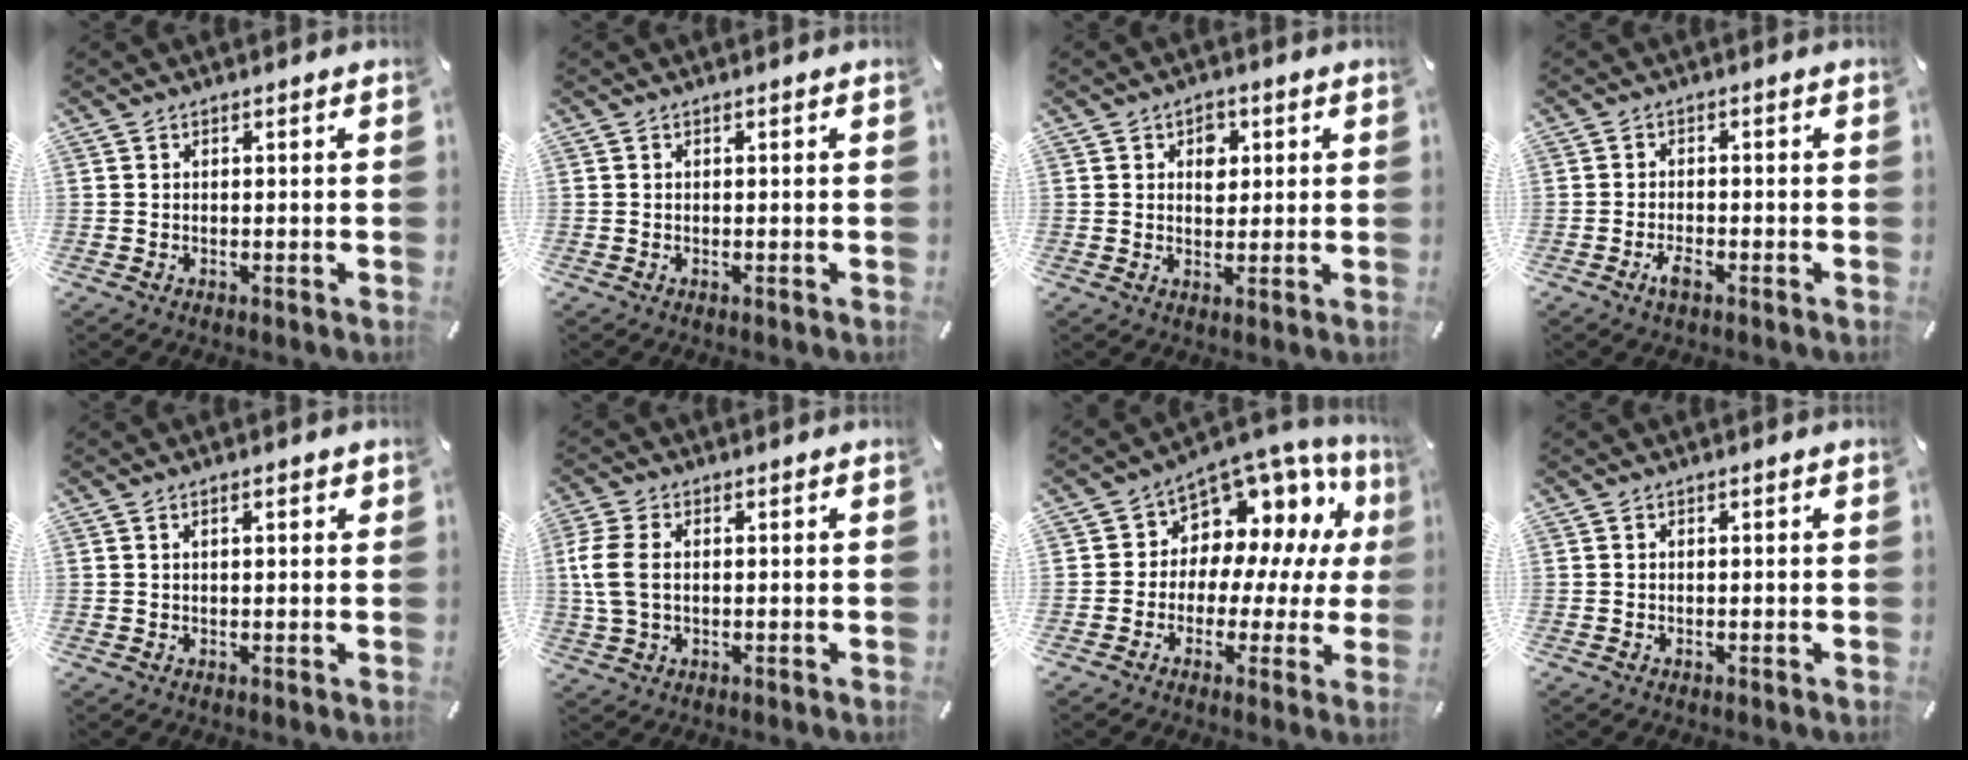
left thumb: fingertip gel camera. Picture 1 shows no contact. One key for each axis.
{"total": 0.0}
{"total": 4.3, "fx": 1.2, "fy": 3.3, "fz": 2.5, "tx": -0.014, "ty": -0.009, "tz": 0.010}
{"total": 2.9, "fx": -1.7, "fy": 1.2, "fz": 2.0, "tx": -0.046, "ty": 0.002, "tz": -0.036}
{"total": 1.8, "fx": 0.6, "fy": 0.6, "fz": 1.6, "tx": -0.033, "ty": 0.004, "tz": 0.009}
{"total": 7.2, "fx": 0.5, "fy": 4.8, "fz": 5.4, "tx": -0.140, "ty": -0.002, "tz": 0.003}
{"total": 8.4, "fx": 4.5, "fy": 6.4, "fz": 2.9, "tx": -0.060, "ty": -0.057, "tz": 0.084}
{"total": 0.0}